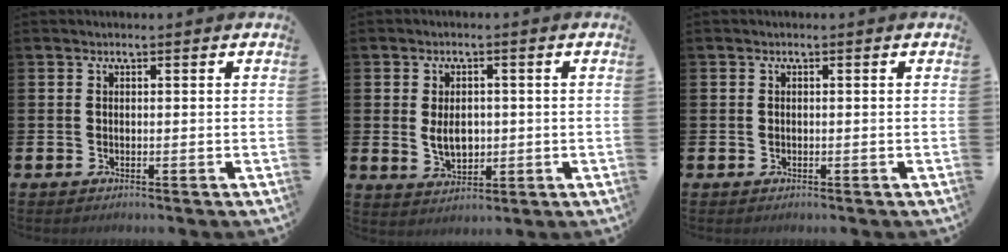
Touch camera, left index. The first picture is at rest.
{"total": 4.2, "force": [0.2, 2.9, 3.1], "torque": [-0.040, 0.001, -0.002]}
{"total": 0.0}